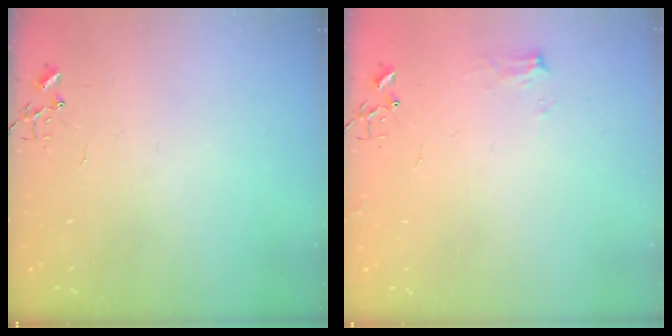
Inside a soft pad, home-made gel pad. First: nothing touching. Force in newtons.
{"total": 6.8, "press": 6.8, "slide": 0.8}